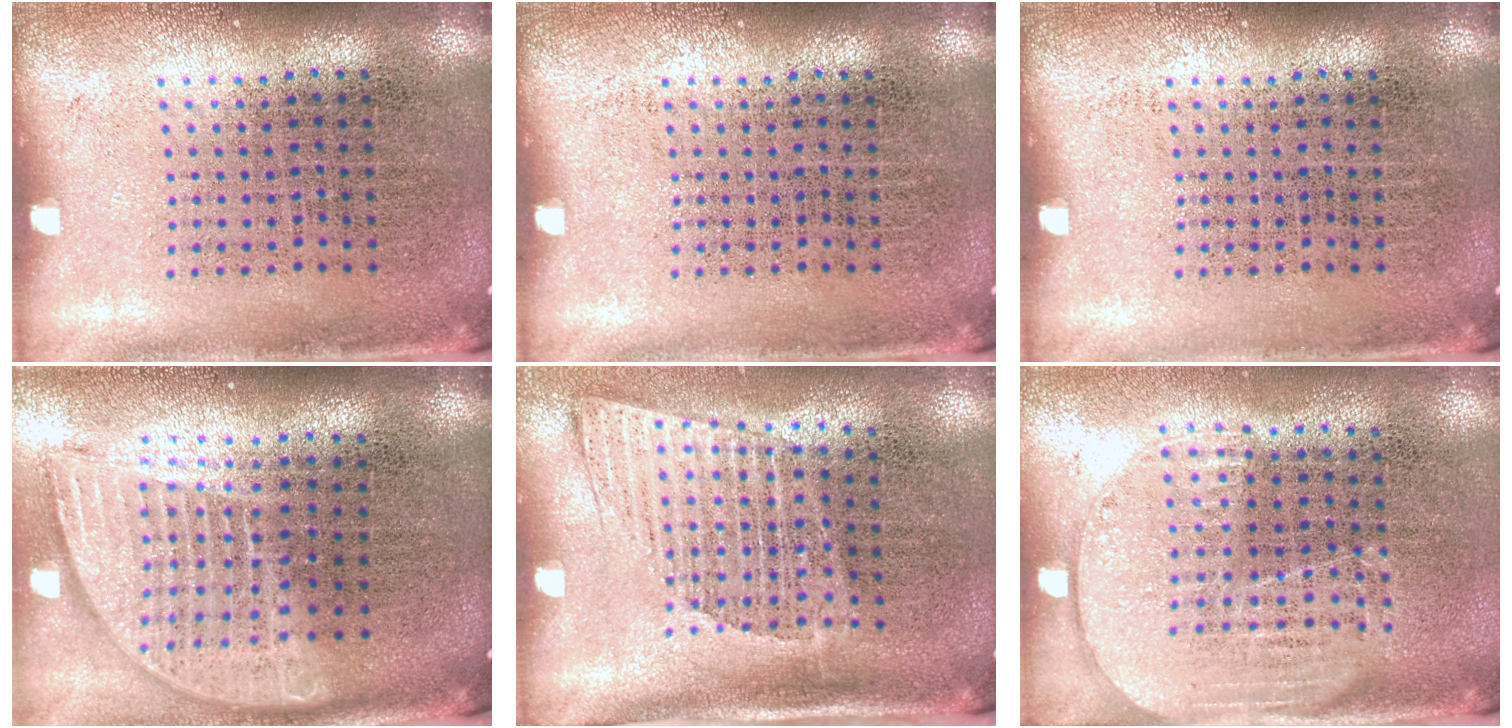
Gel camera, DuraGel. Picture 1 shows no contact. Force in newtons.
{"total": 0.0}
{"total": 0.0}
{"total": 1.8, "press": 1.5, "slide": 1.0}
{"total": 1.4, "press": 1.1, "slide": 0.9}
{"total": 1.6, "press": 1.4, "slide": 0.8}